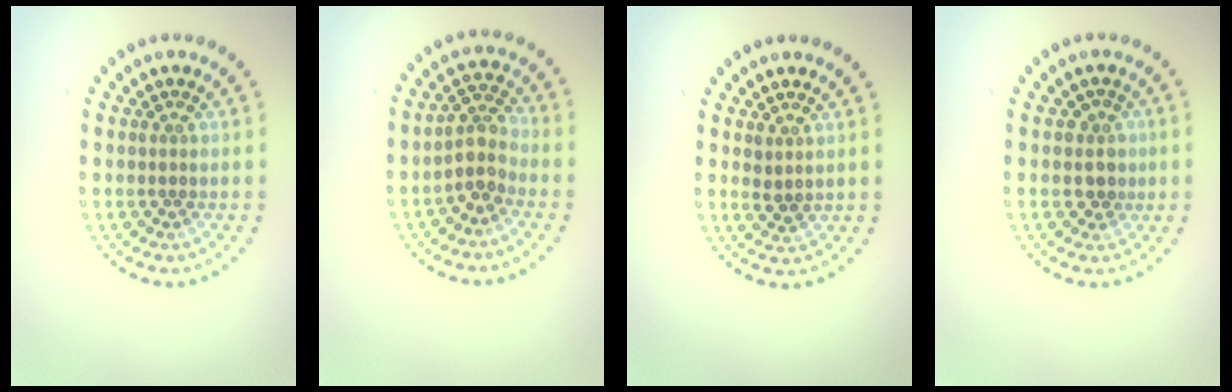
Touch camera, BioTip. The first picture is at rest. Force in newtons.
{"total": 2.8, "press": 2.3, "slide": 1.7}
{"total": 1.1, "press": 1.0, "slide": 0.5}
{"total": 2.2, "press": 1.9, "slide": 1.2}